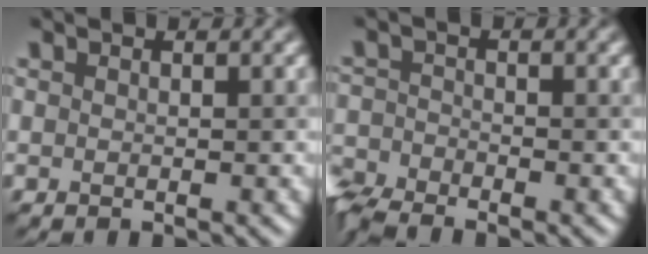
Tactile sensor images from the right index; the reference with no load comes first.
{"total": 4.2, "force": [-3.8, 1.0, 1.6], "torque": [-0.041, -0.017, -0.073]}